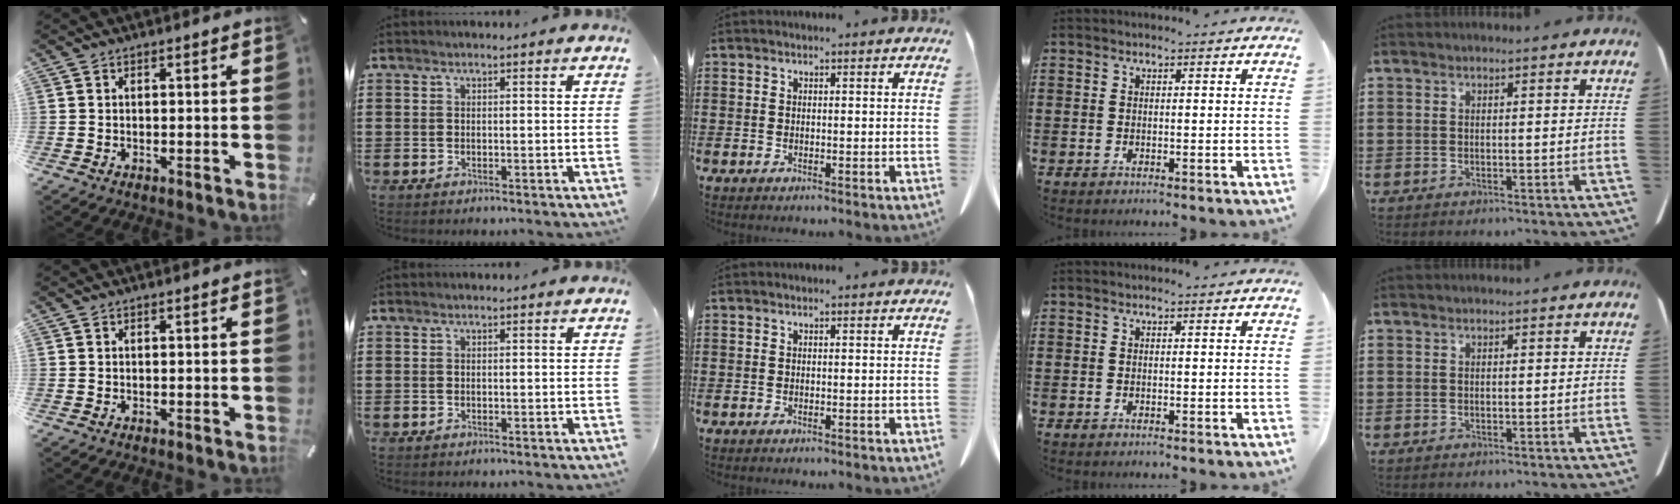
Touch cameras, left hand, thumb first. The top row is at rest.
{}